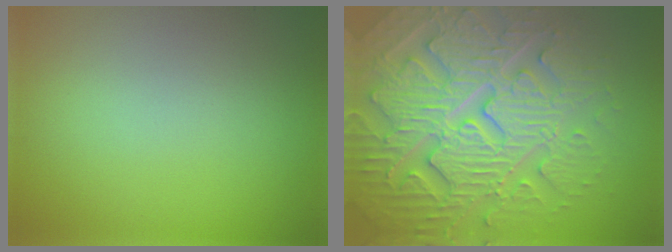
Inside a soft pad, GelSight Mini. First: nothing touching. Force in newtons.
{"total": 7.9, "press": 7.7, "slide": 1.9}